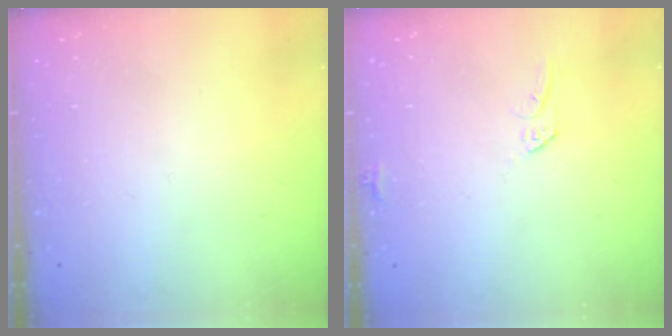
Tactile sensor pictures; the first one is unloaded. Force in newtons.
{"total": 6.0, "press": 6.0, "slide": 0.4}